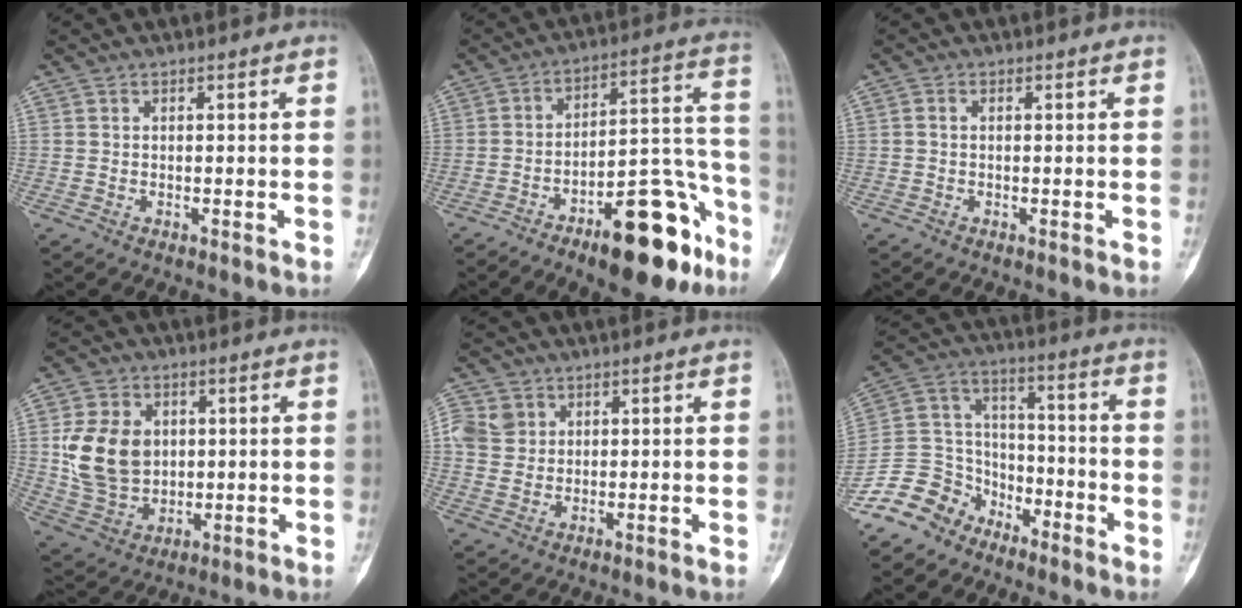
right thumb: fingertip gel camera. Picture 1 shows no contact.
{"total": 19.8, "force": [-11.6, 7.1, 14.3], "torque": [-0.160, 0.098, -0.173]}
{"total": 0.8, "force": [0.0, 0.6, 0.6], "torque": [-0.010, 0.001, -0.003]}
{"total": 13.9, "force": [1.8, 10.9, 8.5], "torque": [-0.130, -0.006, 0.048]}
{"total": 6.3, "force": [2.1, 5.3, 2.6], "torque": [-0.033, -0.002, 0.046]}
{"total": 13.5, "force": [-9.9, 8.5, 3.4], "torque": [-0.046, 0.088, -0.191]}